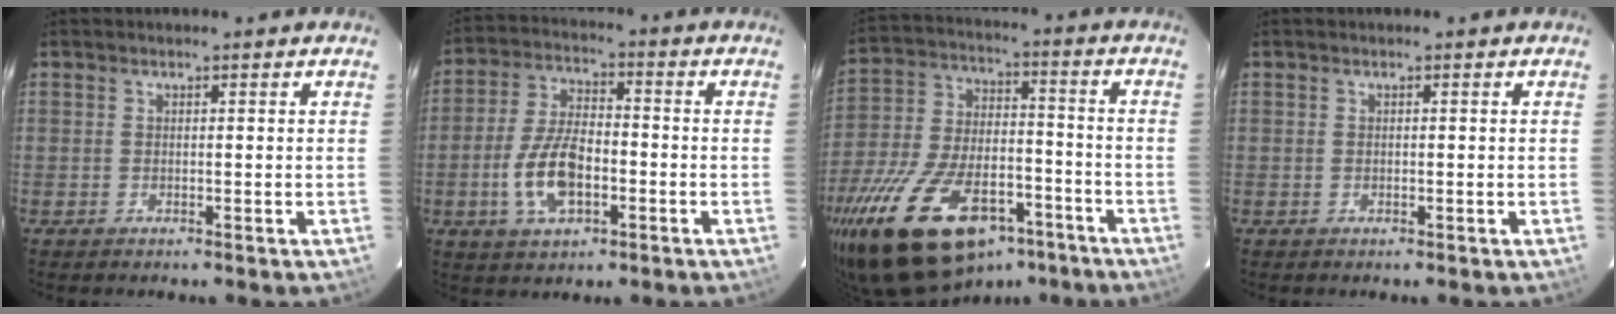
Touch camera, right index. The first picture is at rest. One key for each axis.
{"total": 11.0, "fx": -3.5, "fy": 5.4, "fz": 9.0, "tx": -0.187, "ty": 0.004, "tz": -0.059}
{"total": 28.3, "fx": -17.8, "fy": 13.7, "fz": 17.2, "tx": -0.344, "ty": -0.020, "tz": -0.277}
{"total": 0.0}